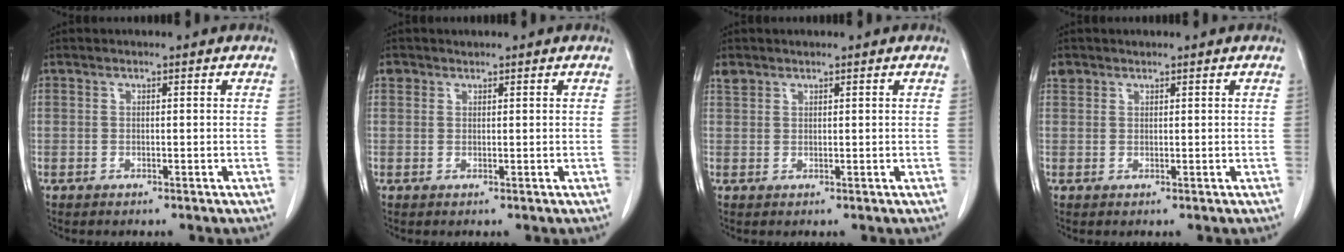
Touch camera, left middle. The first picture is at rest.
{"total": 1.0, "force": [0.8, 0.6, 0.0], "torque": [0.001, 0.006, 0.012]}
{"total": 1.4, "force": [1.2, 0.6, 0.1], "torque": [-0.005, 0.008, 0.025]}
{"total": 1.3, "force": [1.1, 0.7, 0.0], "torque": [0.002, 0.007, 0.018]}